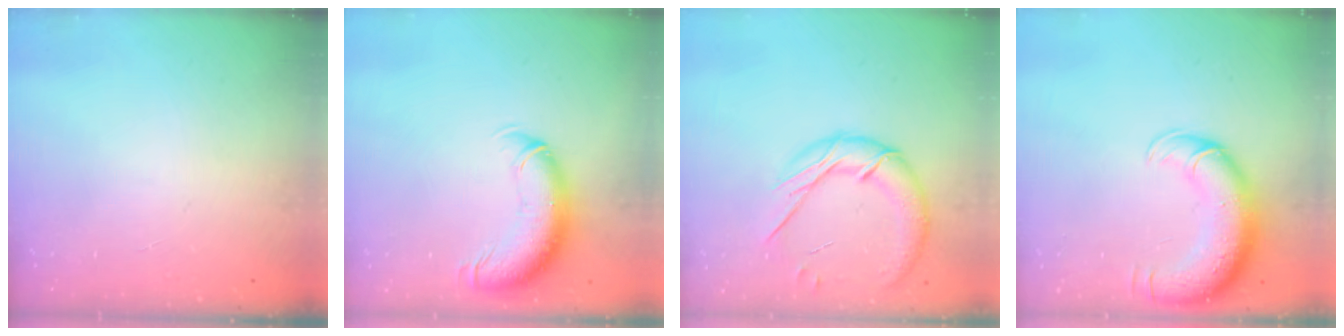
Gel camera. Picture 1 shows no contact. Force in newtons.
{"total": 11.1, "press": 10.7, "slide": 2.7}
{"total": 15.9, "press": 15.7, "slide": 2.1}
{"total": 13.9, "press": 13.5, "slide": 3.3}